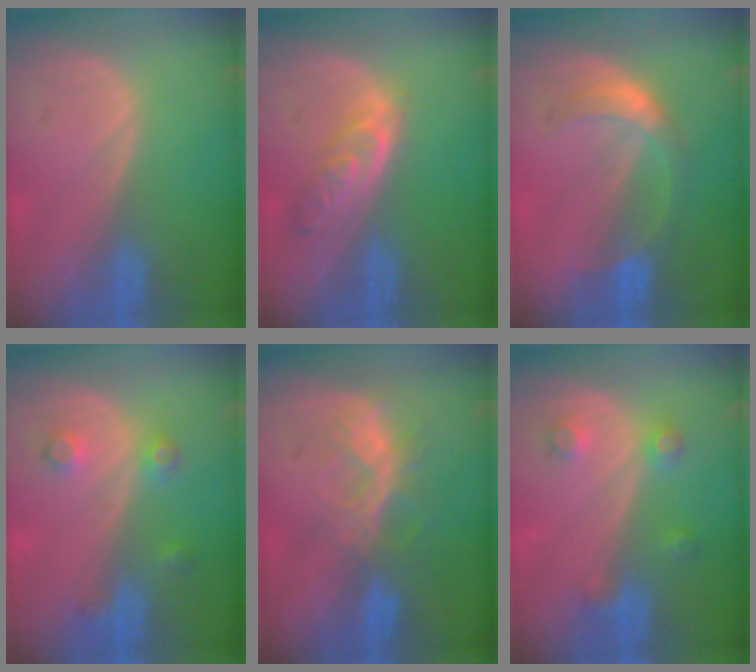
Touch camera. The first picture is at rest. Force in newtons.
{"total": 4.7, "press": 4.7, "slide": 0.7}
{"total": 5.6, "press": 5.1, "slide": 2.4}
{"total": 3.7, "press": 3.4, "slide": 1.6}
{"total": 6.6, "press": 6.0, "slide": 2.7}
{"total": 3.6, "press": 3.4, "slide": 1.3}